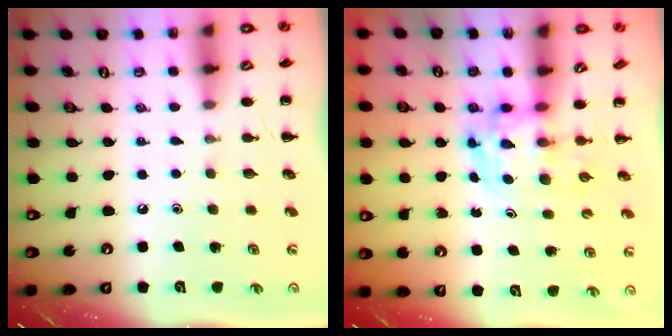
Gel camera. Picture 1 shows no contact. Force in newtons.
{"total": 3.6, "press": 3.5, "slide": 0.6}